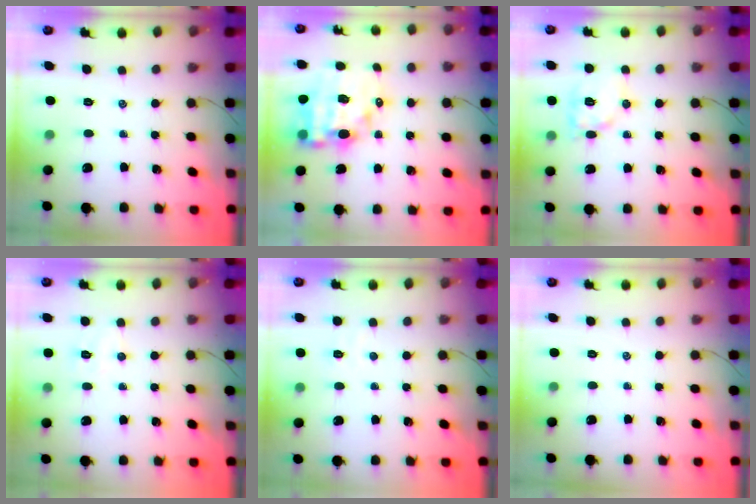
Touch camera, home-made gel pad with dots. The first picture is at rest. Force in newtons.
{"total": 14.5, "press": 14.1, "slide": 3.4}
{"total": 11.4, "press": 11.4, "slide": 0.5}
{"total": 5.6, "press": 5.5, "slide": 1.0}
{"total": 3.0, "press": 2.9, "slide": 0.7}
{"total": 0.0}